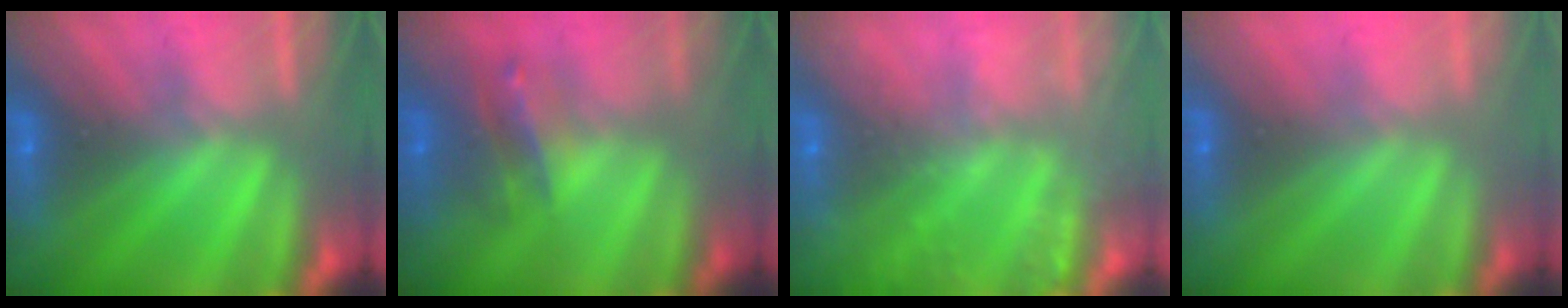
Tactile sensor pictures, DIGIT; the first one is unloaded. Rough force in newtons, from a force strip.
{"total": 2.7}
{"total": 6.4}
{"total": 3.4}